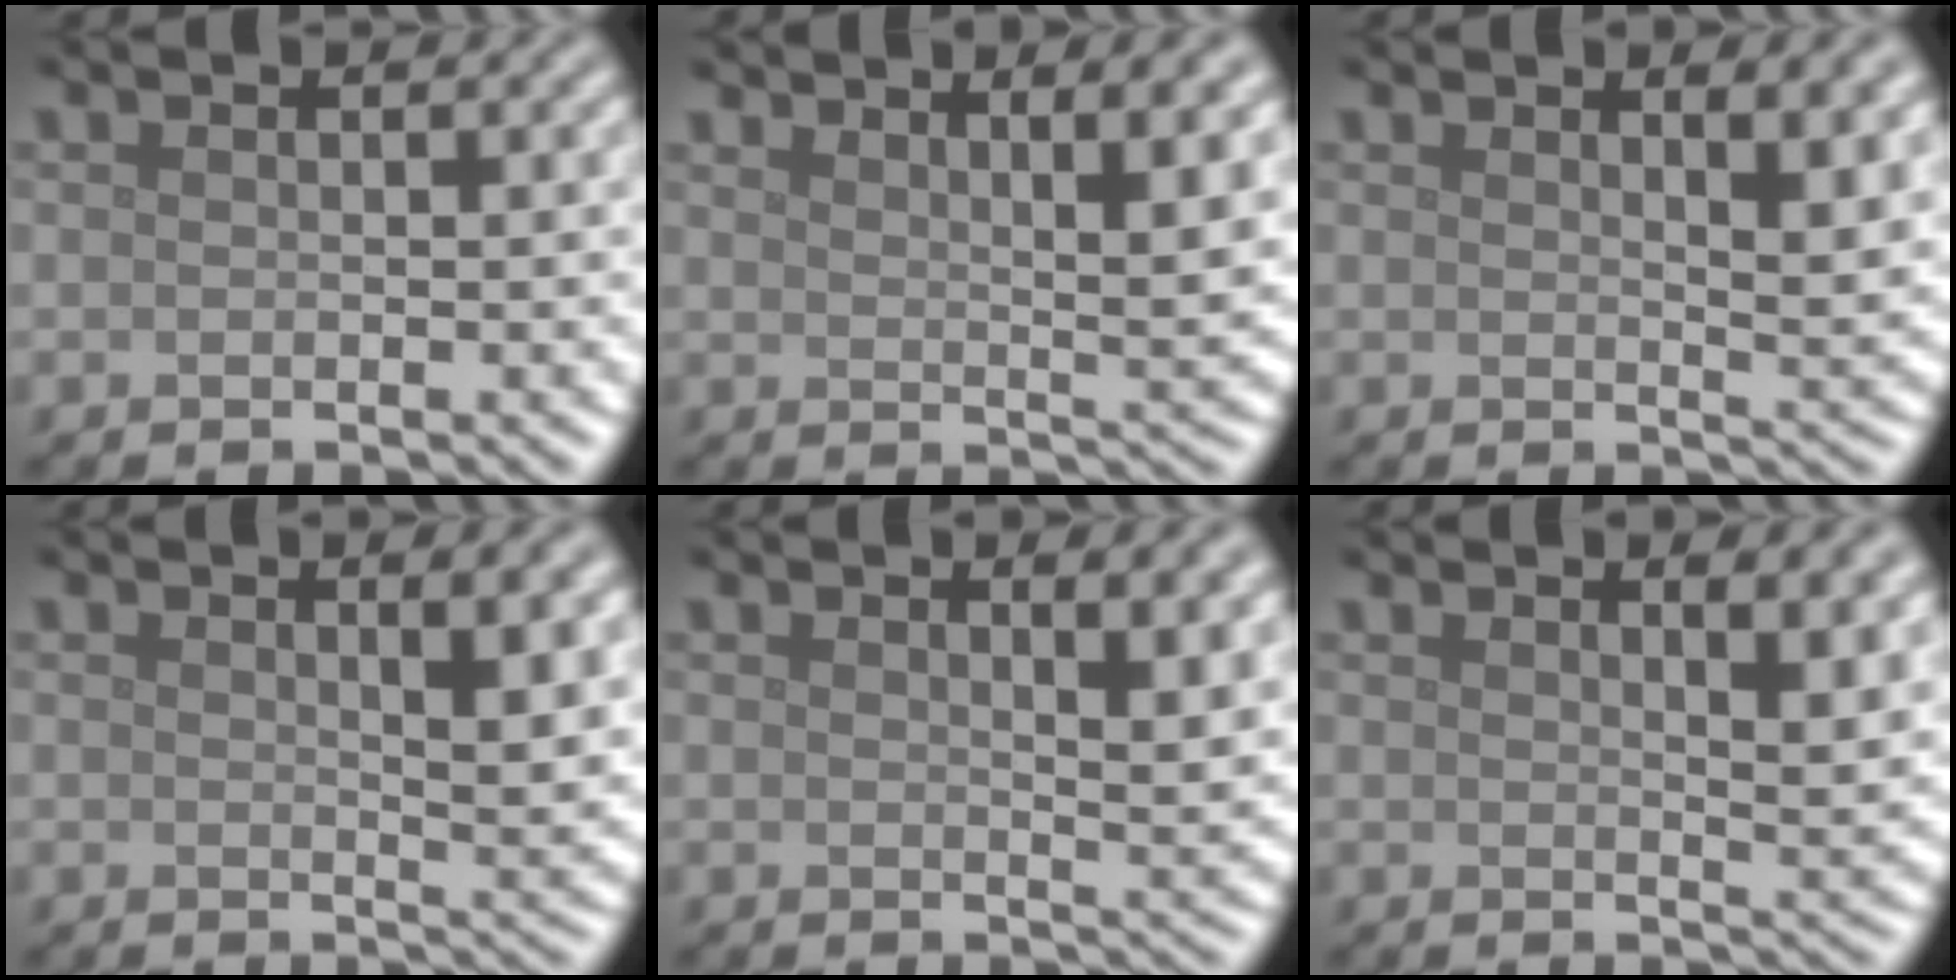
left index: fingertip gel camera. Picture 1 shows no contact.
{"total": 5.7, "force": [3.7, 1.5, 4.0], "torque": [-0.040, 0.004, 0.059]}
{"total": 4.9, "force": [2.5, 1.6, 3.9], "torque": [-0.034, 0.002, 0.034]}
{"total": 4.0, "force": [1.6, 1.1, 3.6], "torque": [-0.040, -0.004, 0.025]}
{"total": 4.4, "force": [2.2, 1.4, 3.6], "torque": [-0.035, 0.000, 0.031]}
{"total": 5.6, "force": [2.9, 1.9, 4.3], "torque": [-0.034, 0.009, 0.038]}